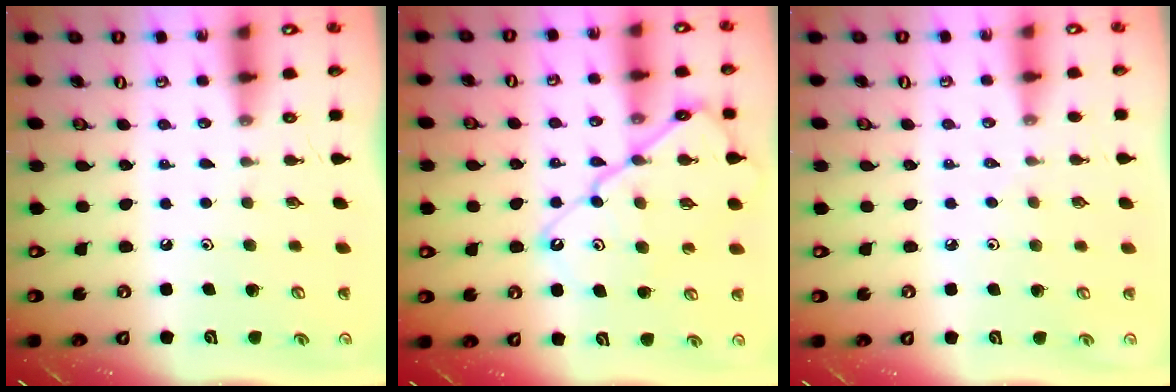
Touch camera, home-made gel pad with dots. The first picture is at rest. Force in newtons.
{"total": 14.2, "press": 14.1, "slide": 1.3}
{"total": 1.7, "press": 1.6, "slide": 0.4}